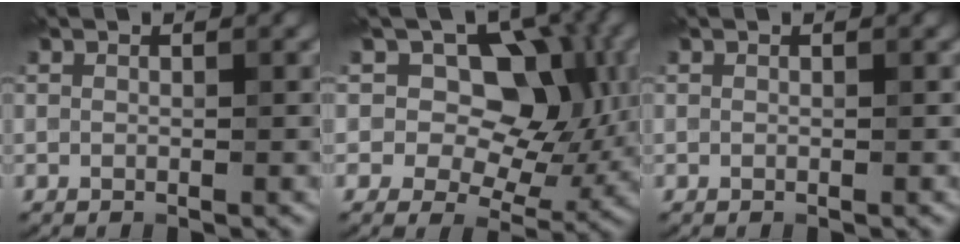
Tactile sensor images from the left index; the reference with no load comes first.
{"total": 10.5, "force": [3.0, 6.9, 7.3], "torque": [-0.080, 0.011, 0.024]}
{"total": 0.0}